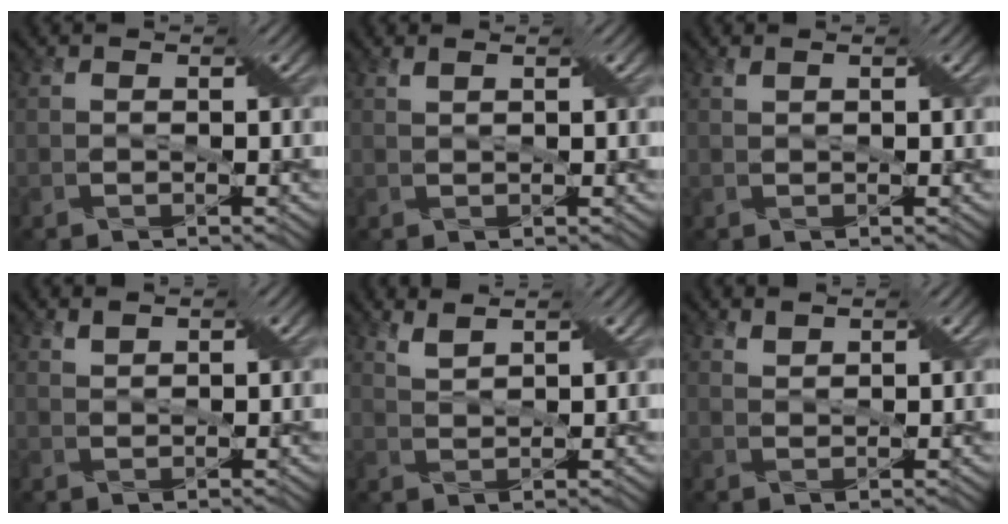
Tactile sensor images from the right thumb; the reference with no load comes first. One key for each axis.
{"total": 1.2, "fx": 0.9, "fy": -0.4, "fz": 0.6, "tx": -0.016, "ty": 0.007, "tz": 0.016}
{"total": 0.8, "fx": 0.6, "fy": -0.2, "fz": 0.5, "tx": -0.014, "ty": 0.006, "tz": 0.011}
{"total": 1.5, "fx": 1.4, "fy": -0.1, "fz": 0.5, "tx": -0.014, "ty": 0.004, "tz": 0.026}
{"total": 2.4, "fx": 2.2, "fy": -0.5, "fz": 0.7, "tx": -0.023, "ty": 0.006, "tz": 0.046}
{"total": 1.7, "fx": 1.7, "fy": -0.3, "fz": 0.3, "tx": -0.010, "ty": 0.005, "tz": 0.032}